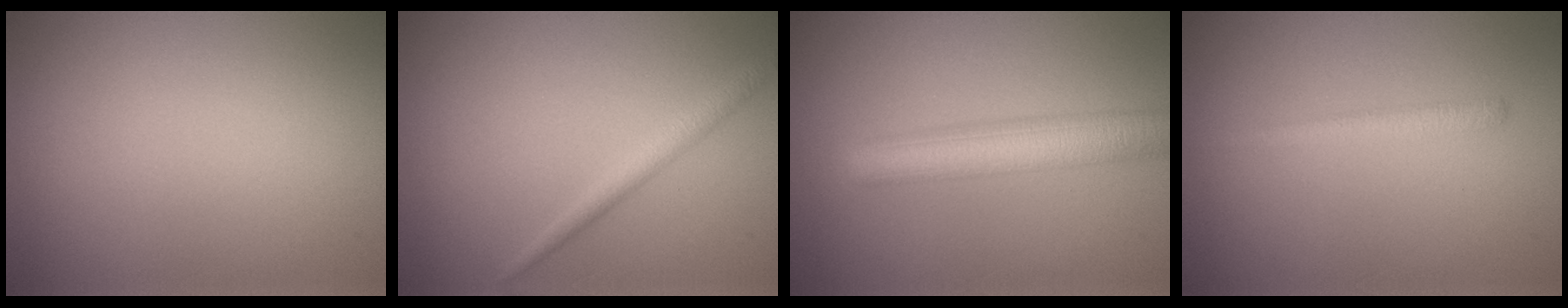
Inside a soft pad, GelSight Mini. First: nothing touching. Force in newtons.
{"total": 1.5, "press": 1.5, "slide": 0.1}
{"total": 5.5, "press": 5.5, "slide": 0.1}
{"total": 1.5, "press": 1.5, "slide": 0.1}